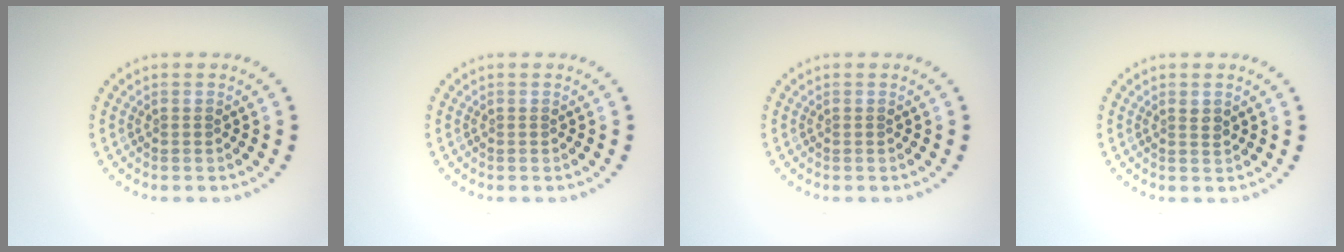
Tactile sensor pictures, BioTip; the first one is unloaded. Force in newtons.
{"total": 0.0}
{"total": 0.0}
{"total": 0.9, "press": 0.8, "slide": 0.4}